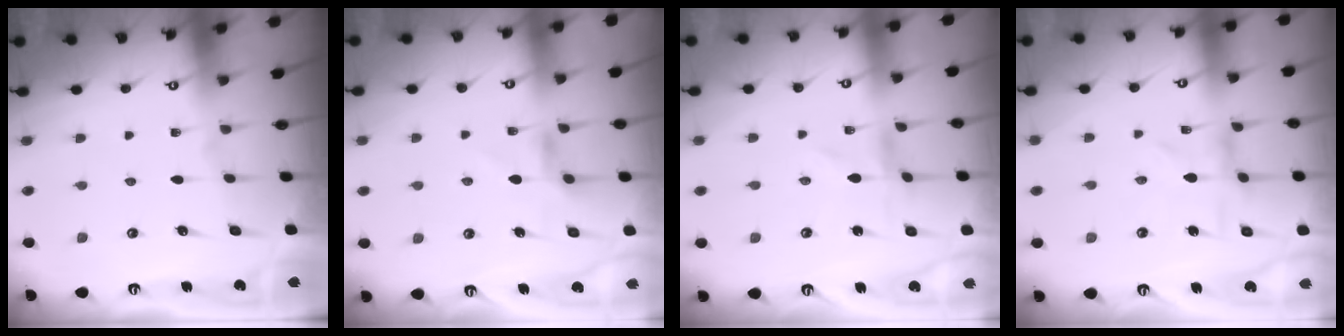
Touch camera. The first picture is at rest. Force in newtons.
{"total": 5.3, "press": 5.3, "slide": 0.3}
{"total": 0.6, "press": 0.6, "slide": 0.1}
{"total": 1.8, "press": 1.8, "slide": 0.3}